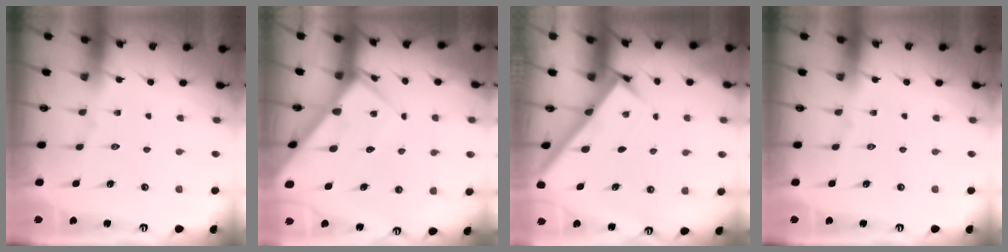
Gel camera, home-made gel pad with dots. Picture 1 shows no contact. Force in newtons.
{"total": 6.5, "press": 6.4, "slide": 0.5}
{"total": 2.1, "press": 2.1, "slide": 0.2}
{"total": 0.0}